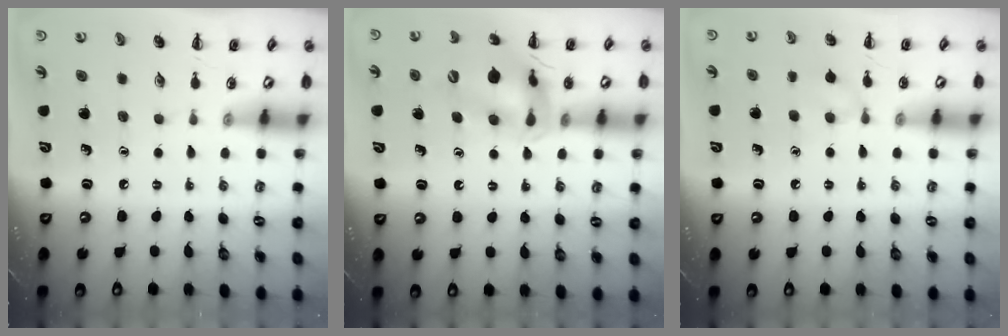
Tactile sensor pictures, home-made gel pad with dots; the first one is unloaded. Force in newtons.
{"total": 17.4, "press": 17.1, "slide": 3.2}
{"total": 6.7, "press": 6.3, "slide": 2.3}